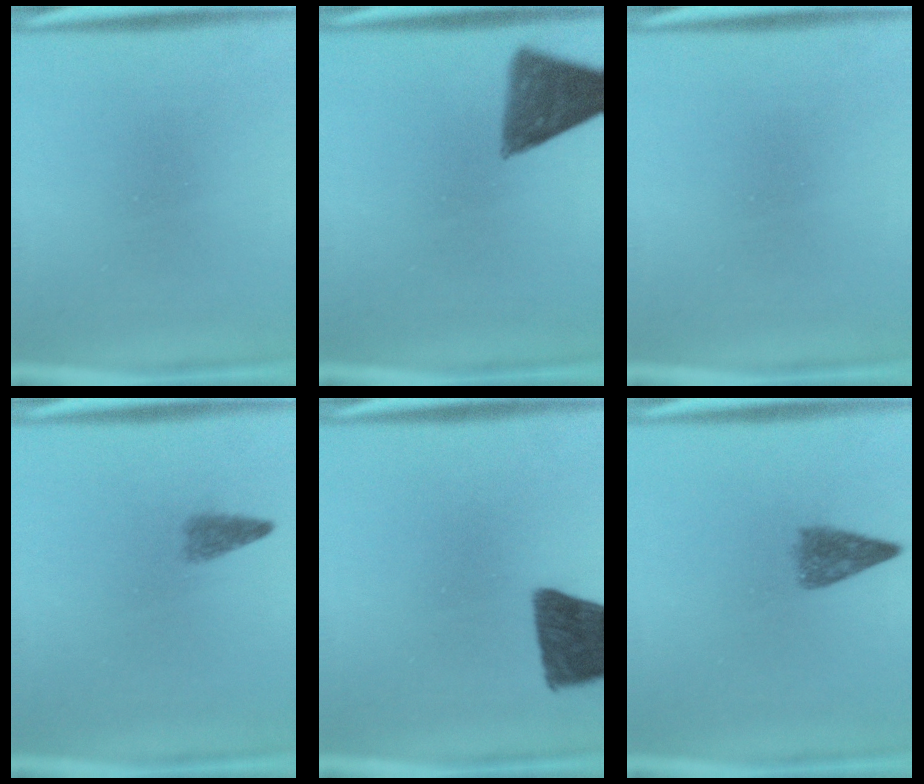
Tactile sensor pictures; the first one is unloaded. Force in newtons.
{"total": 8.6}
{"total": 0.0}
{"total": 2.2}
{"total": 12.5}
{"total": 4.1}